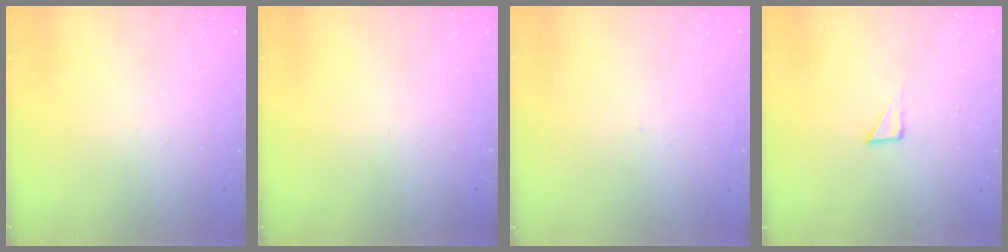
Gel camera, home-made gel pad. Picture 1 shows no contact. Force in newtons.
{"total": 0.0}
{"total": 1.7, "press": 1.6, "slide": 0.1}
{"total": 2.8, "press": 2.8, "slide": 0.2}